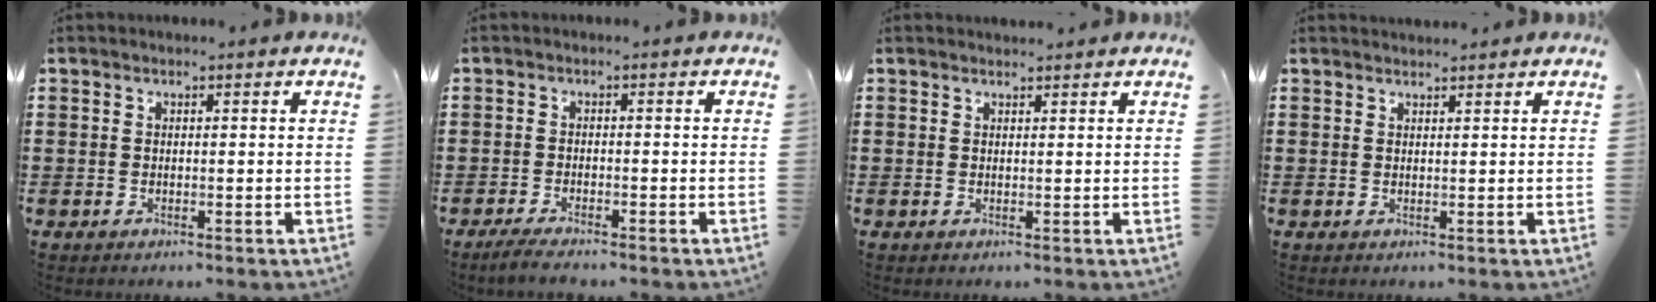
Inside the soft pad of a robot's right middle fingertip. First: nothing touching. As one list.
[{"total": 2.1, "force": [-1.9, 0.1, 1.0], "torque": [-0.025, 0.001, -0.039]}, {"total": 0.9, "force": [0.9, 0.0, -0.1], "torque": [-0.001, -0.003, 0.019]}, {"total": 1.2, "force": [1.2, 0.2, 0.0], "torque": [-0.003, 0.002, 0.023]}]